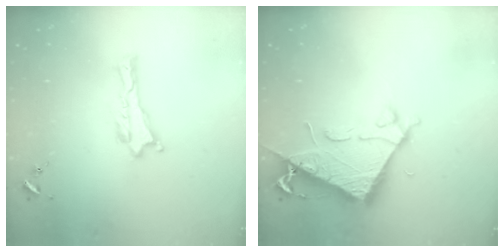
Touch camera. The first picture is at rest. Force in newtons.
{"total": 7.2, "press": 7.2, "slide": 0.7}